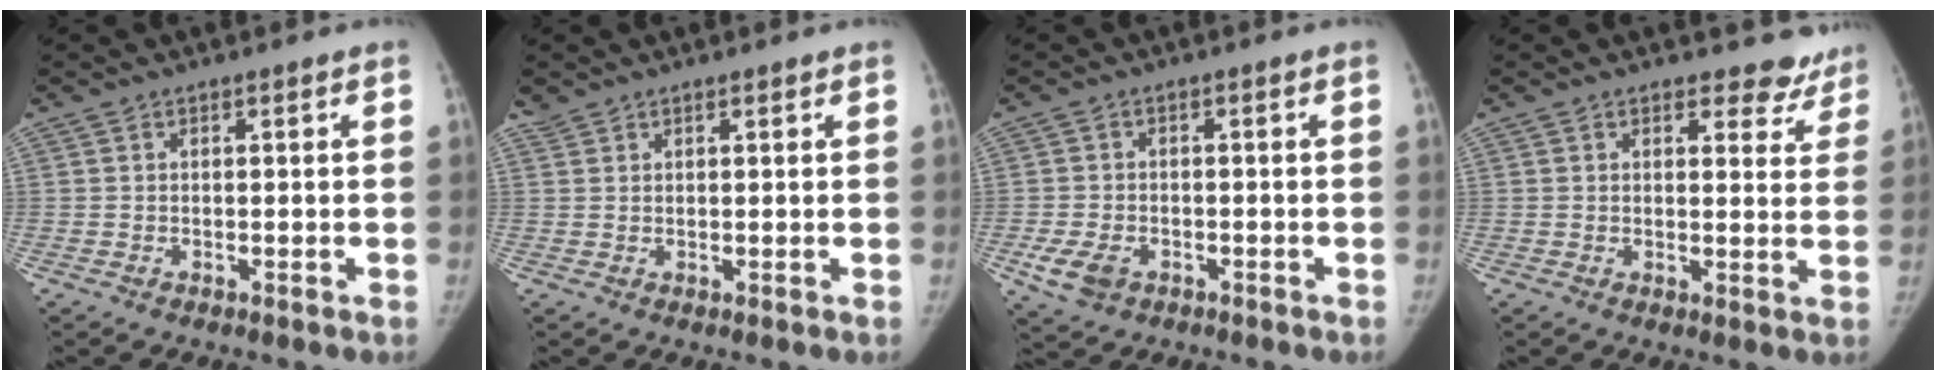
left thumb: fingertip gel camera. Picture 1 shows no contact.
{"total": 1.4, "force": [1.2, 0.6, 0.0], "torque": [0.008, 0.001, 0.021]}
{"total": 5.4, "force": [-2.3, 3.8, 3.1], "torque": [-0.059, 0.004, -0.036]}
{"total": 6.4, "force": [5.6, 3.1, 0.6], "torque": [0.036, -0.033, 0.052]}